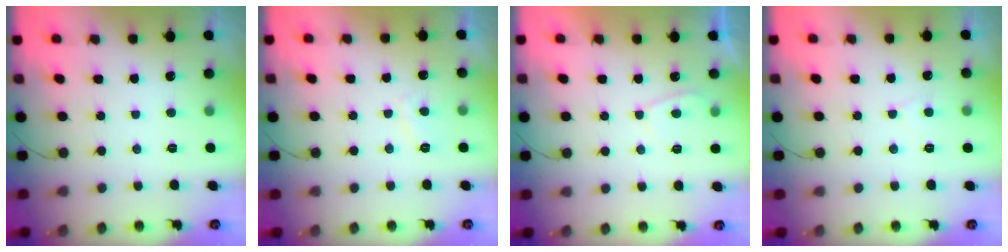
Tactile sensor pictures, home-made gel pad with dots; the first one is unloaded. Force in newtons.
{"total": 3.1, "press": 2.9, "slide": 0.9}
{"total": 2.2, "press": 2.2, "slide": 0.5}
{"total": 2.7, "press": 2.7, "slide": 0.3}